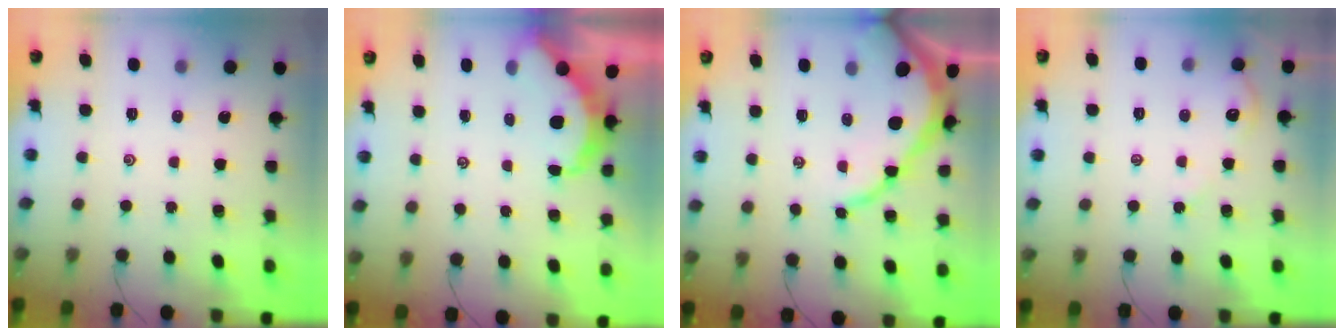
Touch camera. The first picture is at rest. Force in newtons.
{"total": 6.8, "press": 6.8, "slide": 0.3}
{"total": 9.2, "press": 9.1, "slide": 1.0}
{"total": 3.3, "press": 3.3, "slide": 0.3}